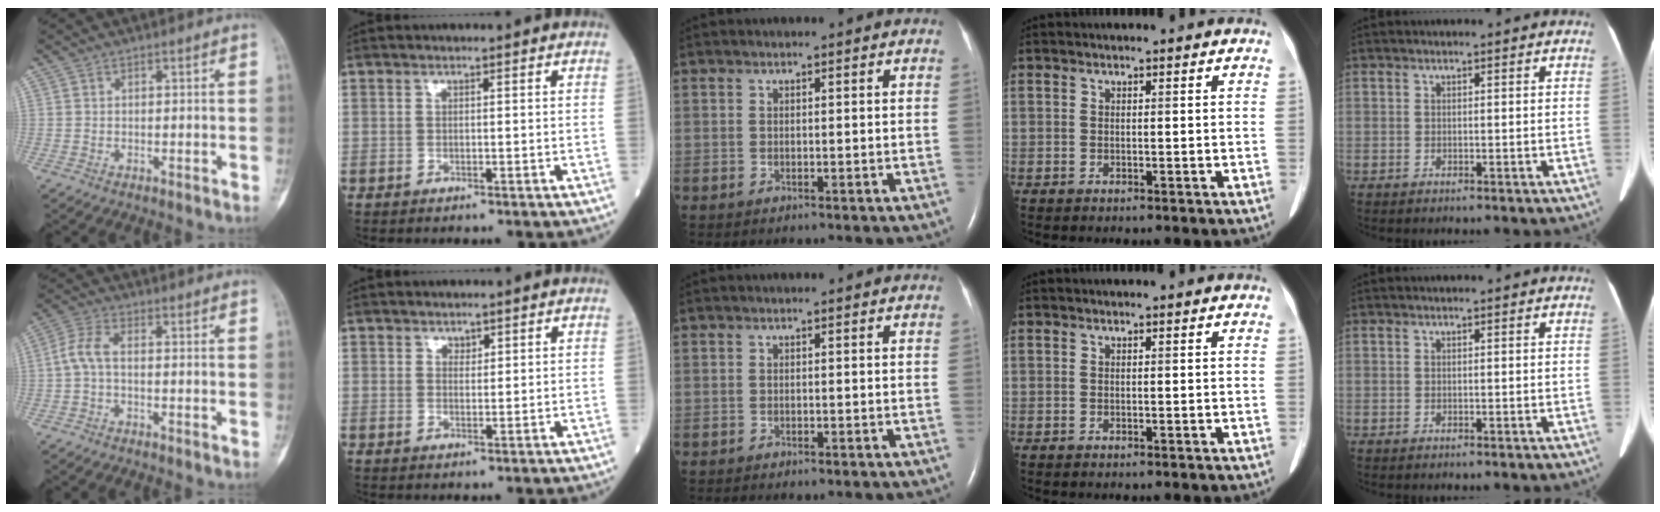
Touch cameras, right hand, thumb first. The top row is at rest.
{"thumb": {"total": 4.3, "force": [-0.7, 1.8, 3.8], "torque": [-0.092, 0.014, -0.023]}, "index": {"total": 1.1, "force": [0.8, 0.7, 0.4], "torque": [-0.003, -0.002, 0.012]}, "middle": {"total": 3.4, "force": [-2.9, 0.7, 1.6], "torque": [-0.020, -0.006, -0.033]}}